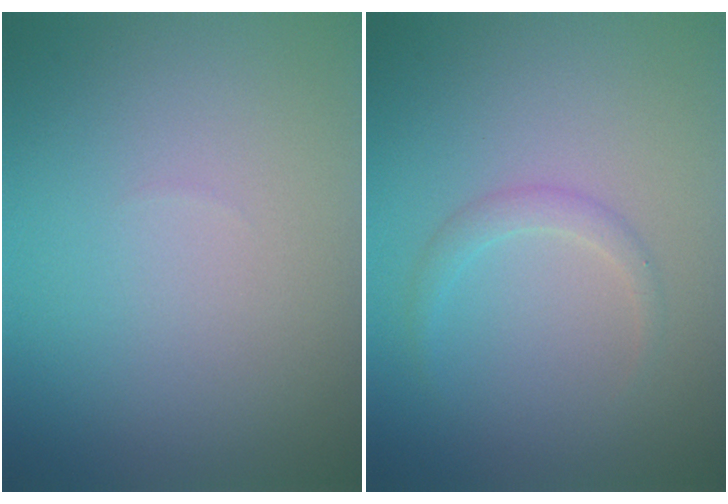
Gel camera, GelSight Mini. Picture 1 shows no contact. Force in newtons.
{"total": 1.3, "press": 1.3, "slide": 0.0}